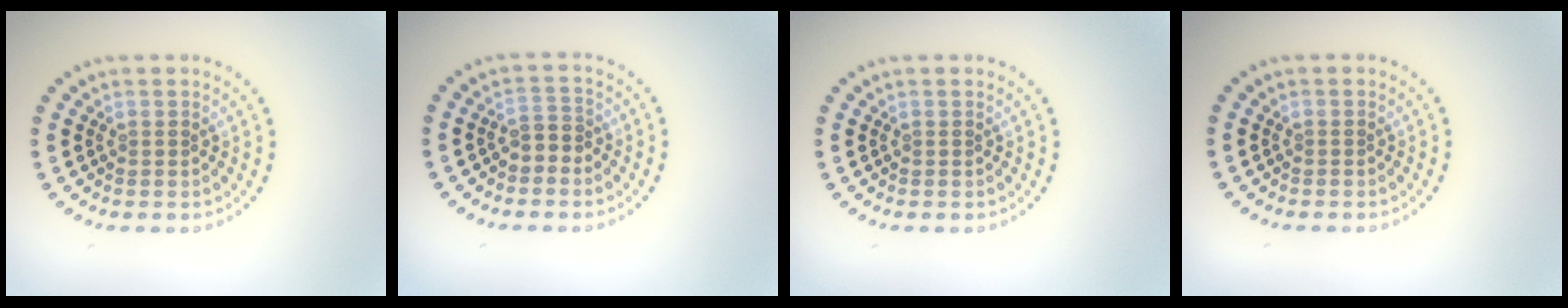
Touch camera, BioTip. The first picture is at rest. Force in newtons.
{"total": 1.7, "press": 1.5, "slide": 0.8}
{"total": 0.0}
{"total": 0.0}